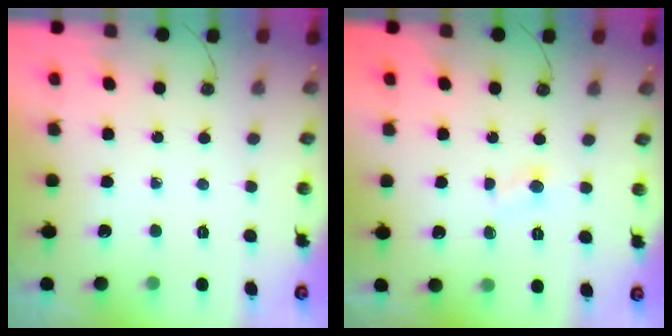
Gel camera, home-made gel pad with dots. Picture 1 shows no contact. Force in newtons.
{"total": 2.9, "press": 2.9, "slide": 0.3}